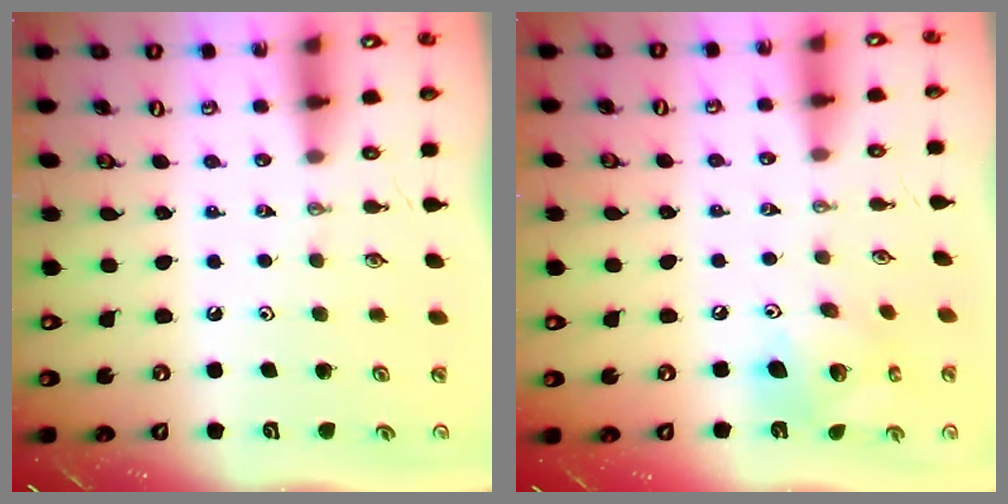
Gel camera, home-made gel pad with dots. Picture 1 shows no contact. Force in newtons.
{"total": 11.7, "press": 11.6, "slide": 1.0}